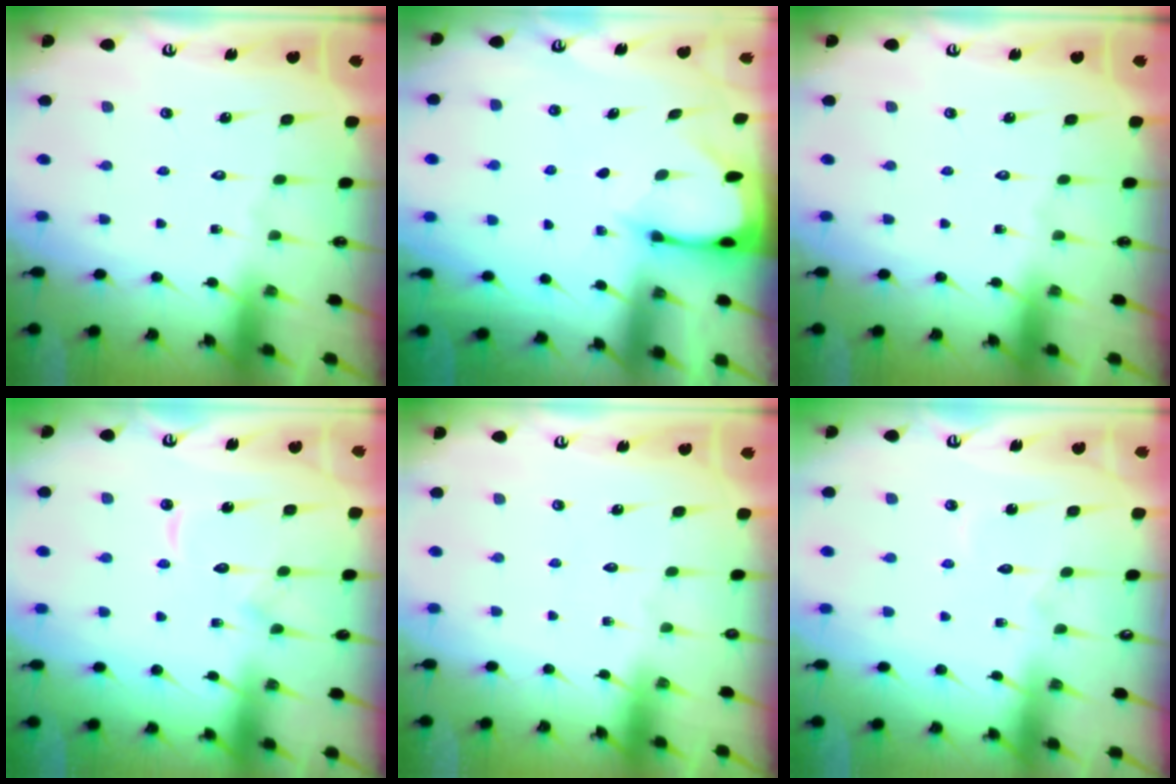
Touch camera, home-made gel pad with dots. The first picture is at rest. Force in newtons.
{"total": 2.4, "press": 2.4, "slide": 0.3}
{"total": 0.0}
{"total": 9.9, "press": 9.9, "slide": 1.0}
{"total": 0.0}
{"total": 2.5, "press": 2.5, "slide": 0.2}